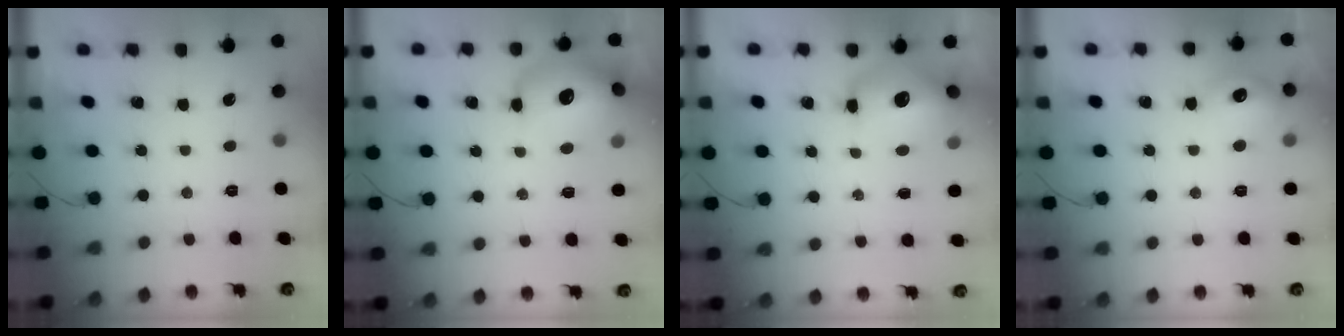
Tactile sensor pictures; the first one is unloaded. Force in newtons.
{"total": 17.4, "press": 15.7, "slide": 7.3}
{"total": 13.8, "press": 13.4, "slide": 3.1}
{"total": 10.9, "press": 10.8, "slide": 0.5}